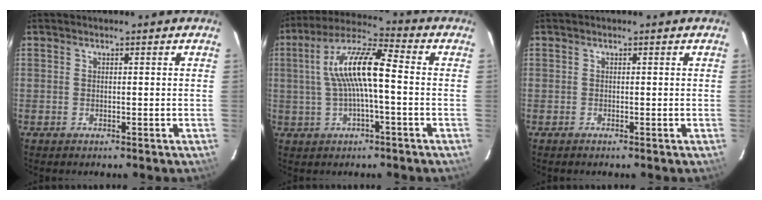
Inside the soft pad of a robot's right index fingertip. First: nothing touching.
{"total": 11.5, "force": [0.1, 2.4, 11.2], "torque": [-0.215, 0.022, 0.001]}
{"total": 0.5, "force": [-0.3, 0.4, -0.2], "torque": [0.000, 0.001, -0.006]}